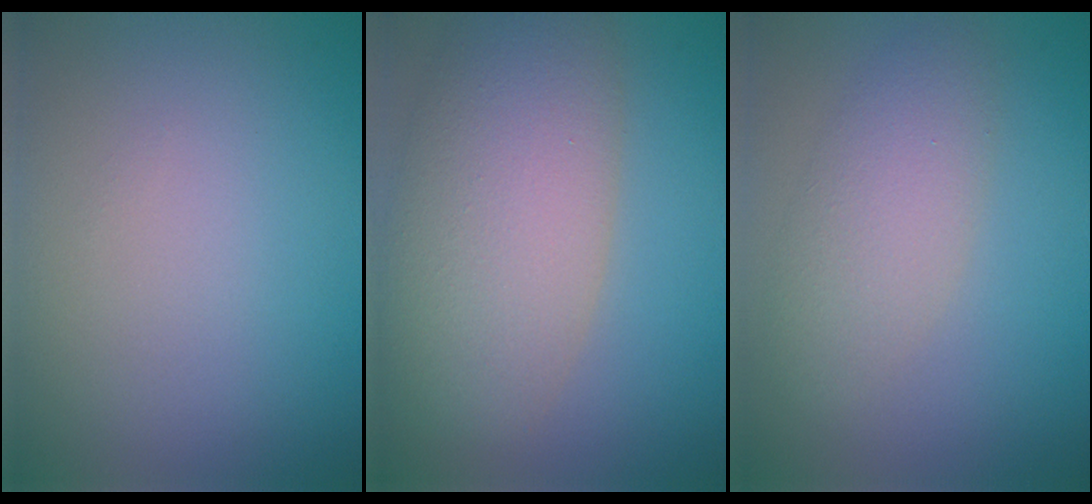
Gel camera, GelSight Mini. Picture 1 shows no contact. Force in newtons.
{"total": 8.7, "press": 8.7, "slide": 0.7}
{"total": 3.5, "press": 3.5, "slide": 0.3}